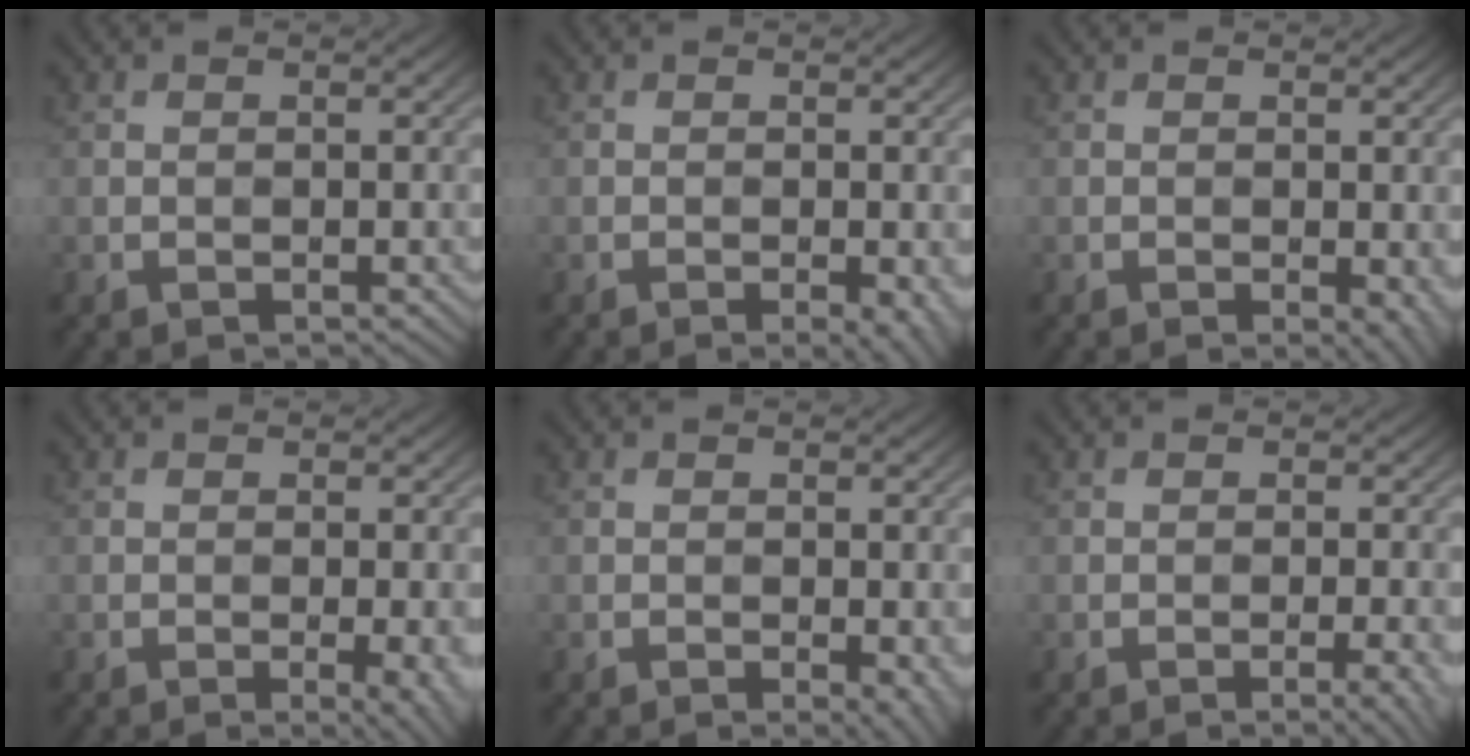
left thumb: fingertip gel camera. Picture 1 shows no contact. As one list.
[{"total": 2.2, "force": [-0.8, 0.4, 2.0], "torque": [-0.028, -0.001, -0.011]}, {"total": 2.0, "force": [-0.5, 0.6, 1.8], "torque": [-0.024, -0.008, -0.004]}, {"total": 2.9, "force": [-0.7, 0.6, 2.7], "torque": [-0.039, -0.004, -0.010]}, {"total": 2.0, "force": [-0.6, 0.6, 1.8], "torque": [-0.024, -0.007, -0.004]}, {"total": 2.5, "force": [-0.9, 0.5, 2.3], "torque": [-0.030, 0.003, -0.016]}]